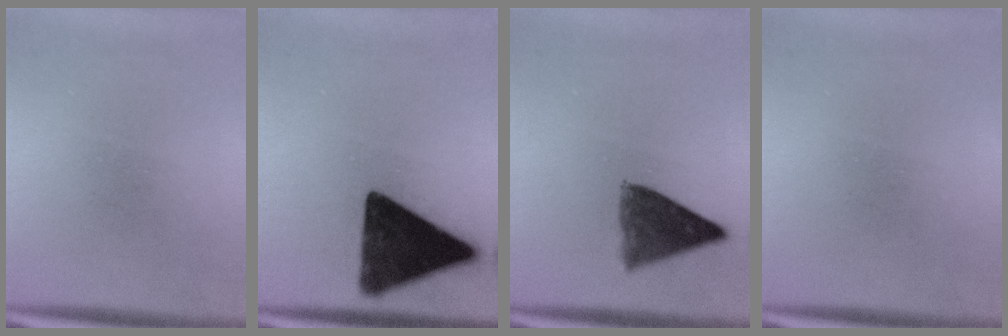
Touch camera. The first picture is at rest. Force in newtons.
{"total": 16.1}
{"total": 8.0}
{"total": 0.0}